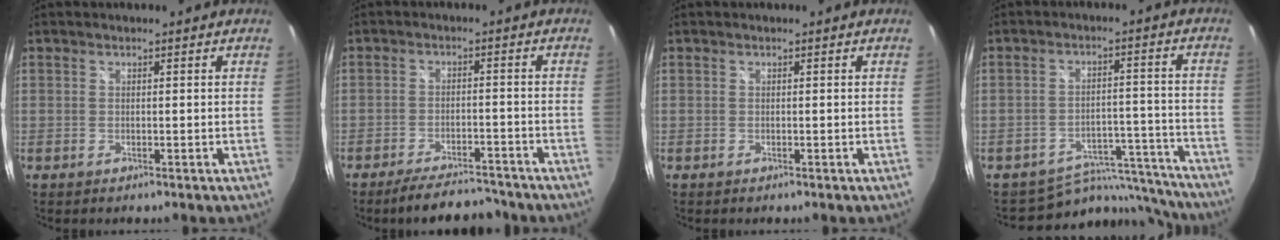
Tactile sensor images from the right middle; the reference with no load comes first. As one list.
[{"total": 9.5, "force": [-8.4, 2.3, 3.7], "torque": [-0.085, 0.003, -0.123]}, {"total": 0.0}, {"total": 12.0, "force": [-11.4, 3.8, 0.6], "torque": [-0.007, 0.035, -0.153]}]